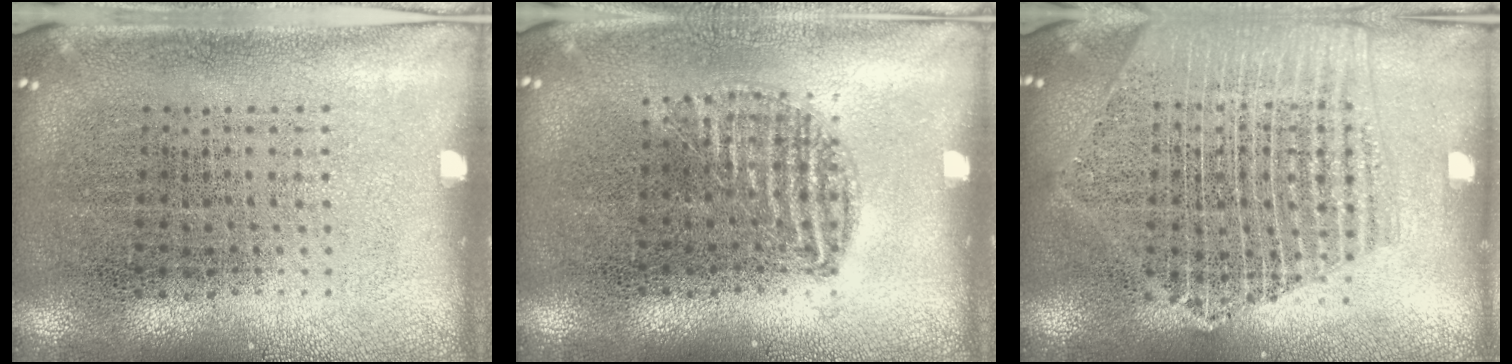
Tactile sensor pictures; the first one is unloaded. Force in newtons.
{"total": 0.9, "press": 0.8, "slide": 0.3}
{"total": 2.0, "press": 1.8, "slide": 0.9}